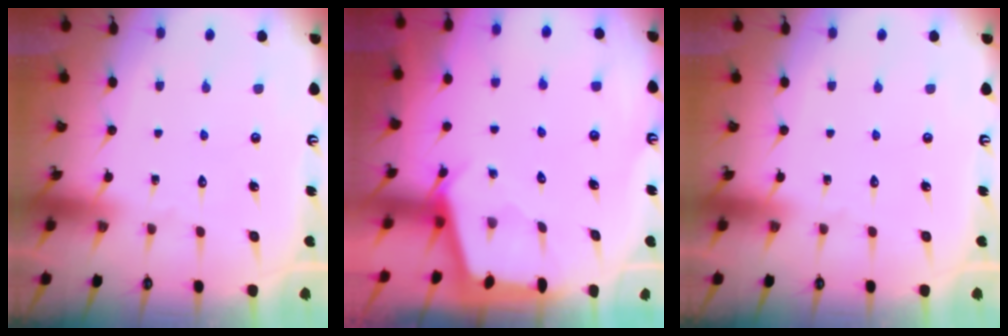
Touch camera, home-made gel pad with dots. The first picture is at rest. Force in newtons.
{"total": 2.5, "press": 2.5, "slide": 0.3}
{"total": 0.0}